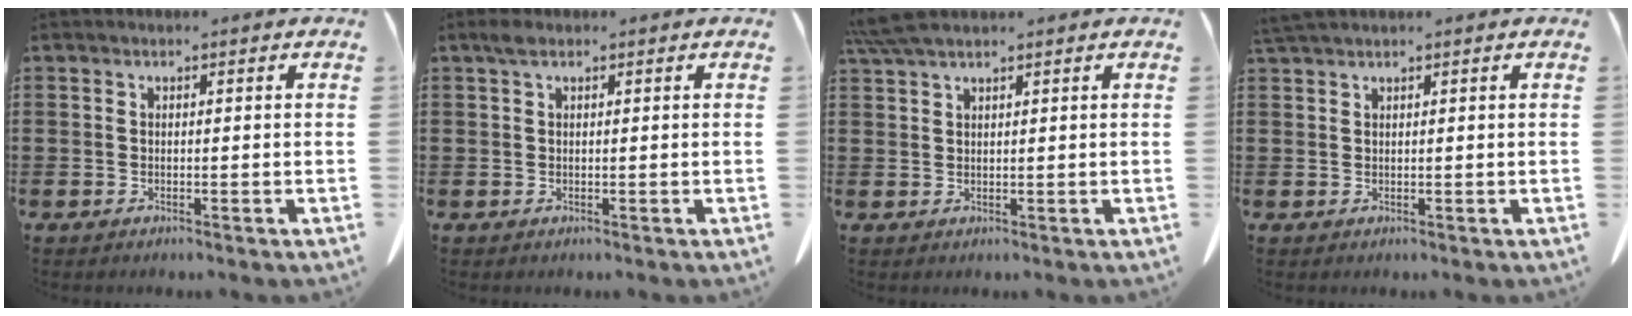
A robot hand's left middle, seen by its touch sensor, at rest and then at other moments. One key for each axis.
{"total": 1.4, "fx": 0.6, "fy": 0.6, "fz": 1.1, "tx": -0.025, "ty": 0.003, "tz": 0.011}
{"total": 3.8, "fx": 3.0, "fy": 0.4, "fz": 2.3, "tx": -0.053, "ty": -0.001, "tz": 0.059}
{"total": 1.7, "fx": 1.5, "fy": -0.1, "fz": 0.8, "tx": -0.018, "ty": -0.002, "tz": 0.030}